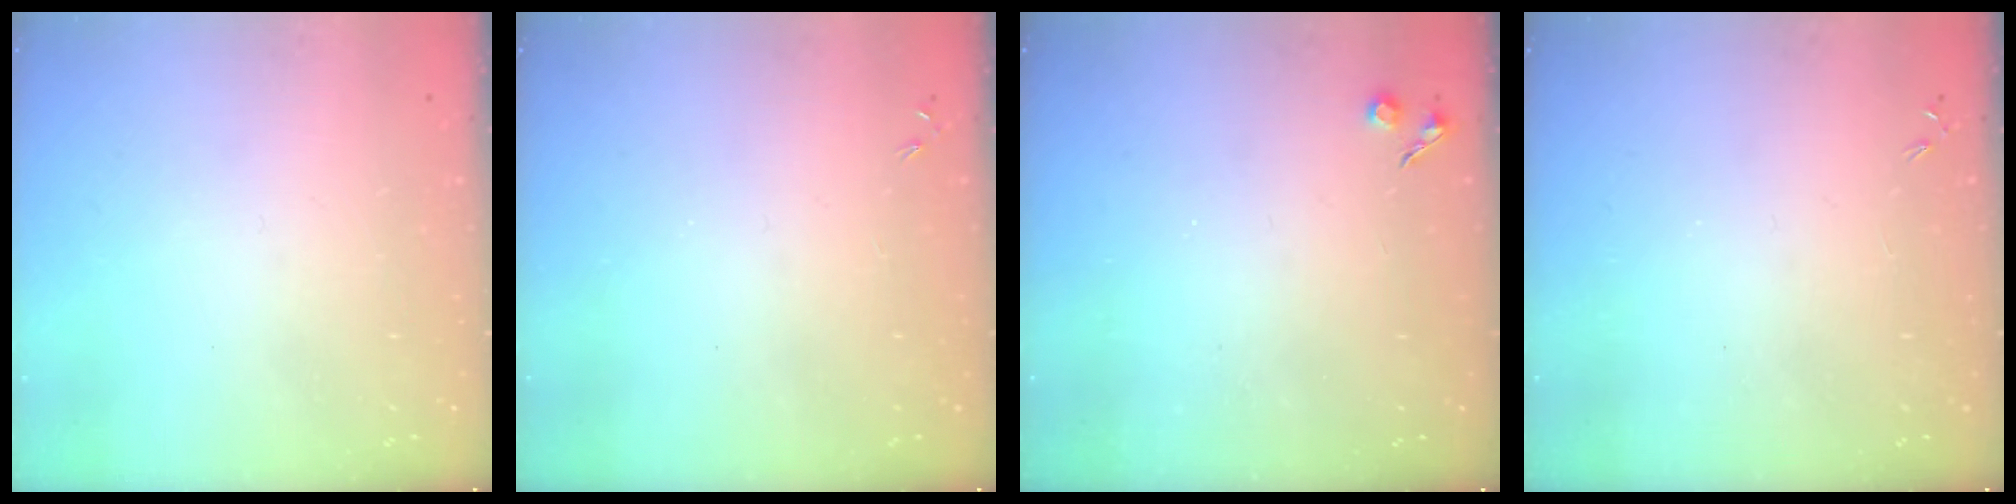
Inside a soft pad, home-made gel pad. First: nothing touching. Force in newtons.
{"total": 0.0}
{"total": 3.5, "press": 3.5, "slide": 0.5}
{"total": 0.0}